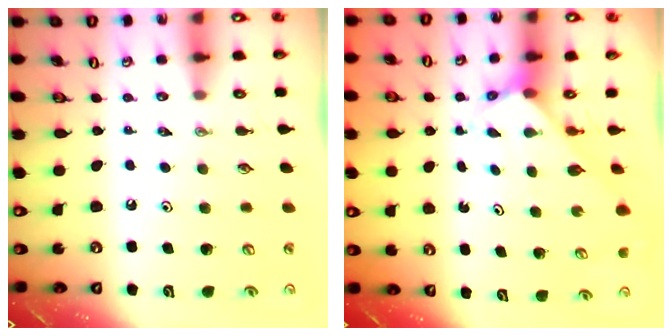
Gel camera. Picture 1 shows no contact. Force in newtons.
{"total": 2.9, "press": 2.9, "slide": 0.2}